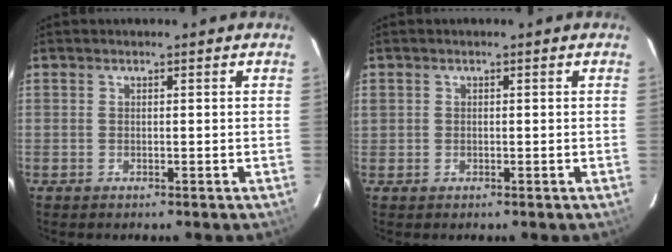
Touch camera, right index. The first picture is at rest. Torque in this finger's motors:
{"motor_torque": [0.59, 0.11, 0.21, 0.05]}